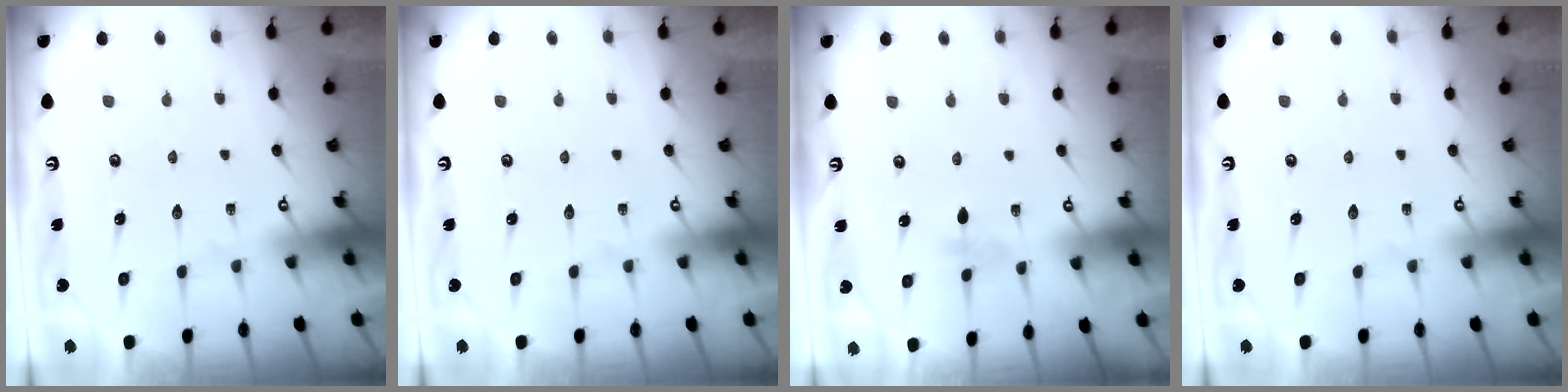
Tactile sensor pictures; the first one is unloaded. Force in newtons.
{"total": 0.0}
{"total": 3.0, "press": 2.9, "slide": 0.6}
{"total": 0.0}